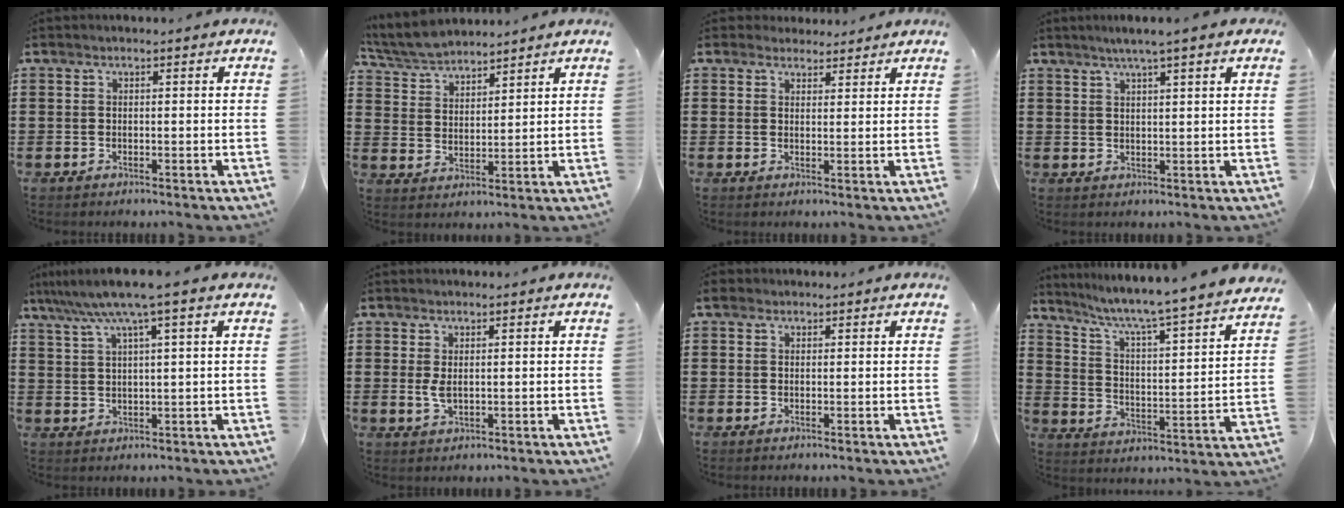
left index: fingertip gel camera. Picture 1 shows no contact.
{"total": 5.5, "force": [5.3, 1.0, 1.1], "torque": [-0.043, -0.014, 0.098]}
{"total": 2.7, "force": [2.5, 1.2, 0.0], "torque": [-0.008, 0.003, 0.048]}
{"total": 3.2, "force": [2.3, -0.2, 2.2], "torque": [-0.047, 0.000, 0.041]}
{"total": 6.3, "force": [3.9, -0.3, 5.0], "torque": [-0.108, -0.008, 0.063]}
{"total": 2.3, "force": [0.4, 0.9, 2.1], "torque": [-0.057, -0.003, 0.002]}
{"total": 1.6, "force": [1.1, 1.1, 0.6], "torque": [-0.008, 0.005, 0.018]}
{"total": 5.2, "force": [4.5, -0.9, 2.5], "torque": [-0.070, -0.050, 0.063]}